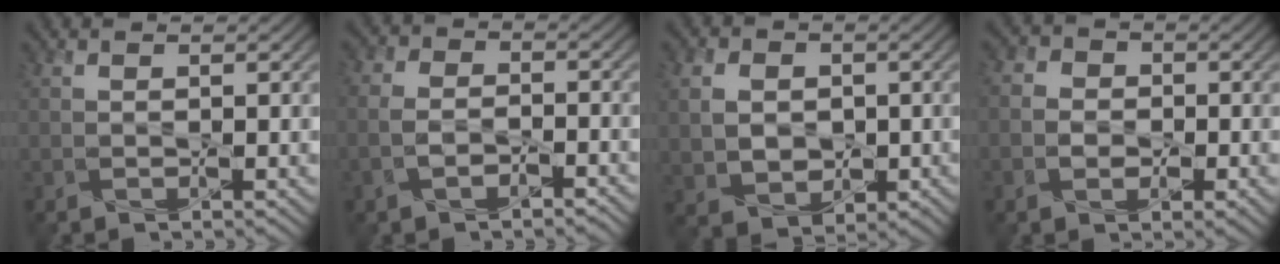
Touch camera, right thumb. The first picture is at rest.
{"total": 4.6, "force": [-2.2, 2.7, 2.9], "torque": [-0.061, -0.003, -0.048]}
{"total": 7.2, "force": [0.5, 5.9, 4.1], "torque": [-0.106, 0.003, 0.009]}
{"total": 4.6, "force": [-1.2, 3.7, 2.5], "torque": [-0.040, -0.003, -0.034]}